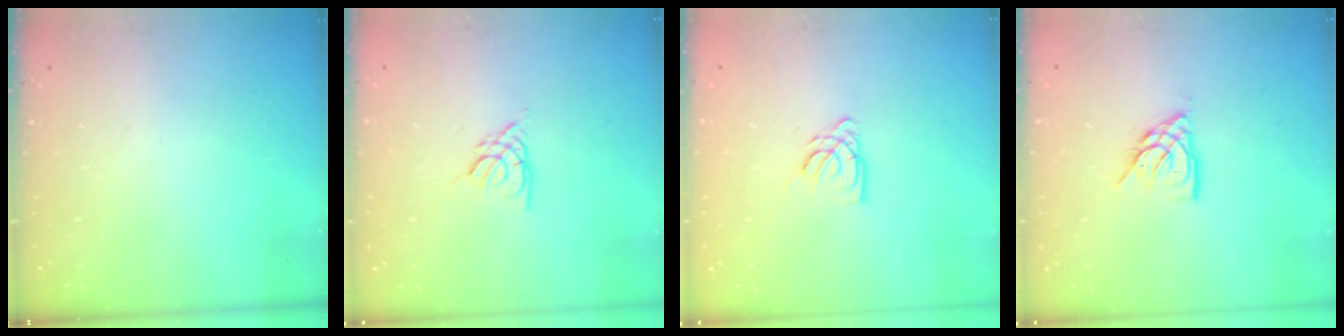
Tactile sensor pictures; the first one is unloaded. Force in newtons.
{"total": 2.6, "press": 2.6, "slide": 0.6}
{"total": 5.3, "press": 5.3, "slide": 0.5}
{"total": 8.2, "press": 8.1, "slide": 0.6}